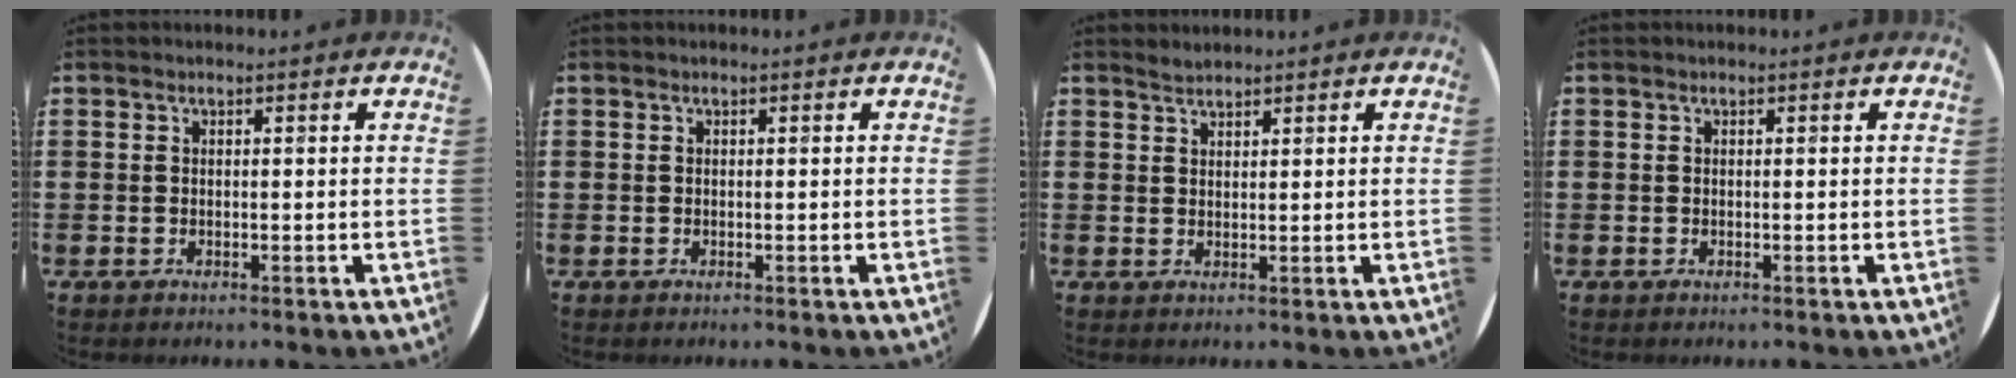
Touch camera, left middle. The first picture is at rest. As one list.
[{"total": 0.0}, {"total": 1.4, "force": [1.4, 0.1, 0.1], "torque": [-0.002, 0.002, 0.027]}, {"total": 0.0}]